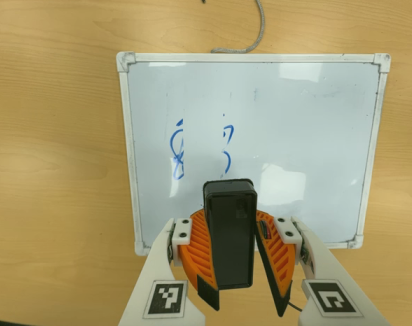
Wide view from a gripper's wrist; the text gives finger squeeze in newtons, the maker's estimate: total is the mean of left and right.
{"total": 10.4, "left": 10.7, "right": 10.0}